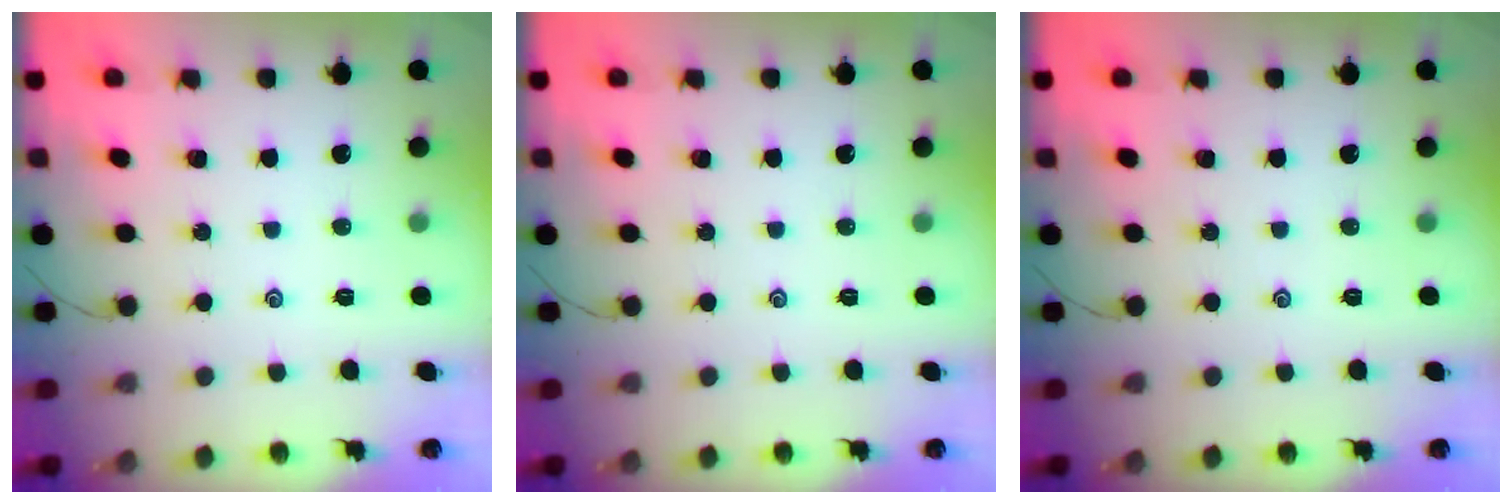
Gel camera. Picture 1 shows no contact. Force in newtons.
{"total": 0.0}
{"total": 0.0}